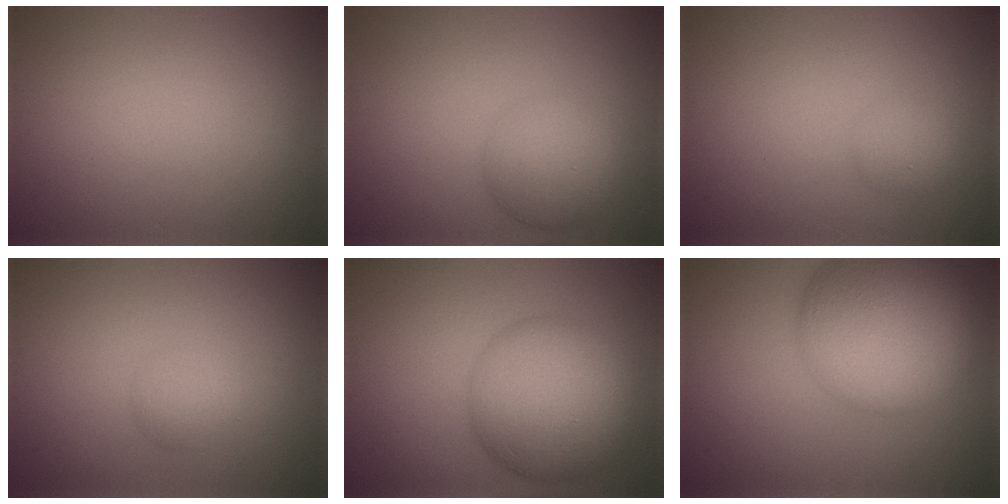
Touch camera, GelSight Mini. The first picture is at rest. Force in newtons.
{"total": 4.2, "press": 4.2, "slide": 0.2}
{"total": 1.5, "press": 1.5, "slide": 0.0}
{"total": 1.8, "press": 1.8, "slide": 0.0}
{"total": 9.5, "press": 9.5, "slide": 0.1}
{"total": 13.0, "press": 13.0, "slide": 0.7}